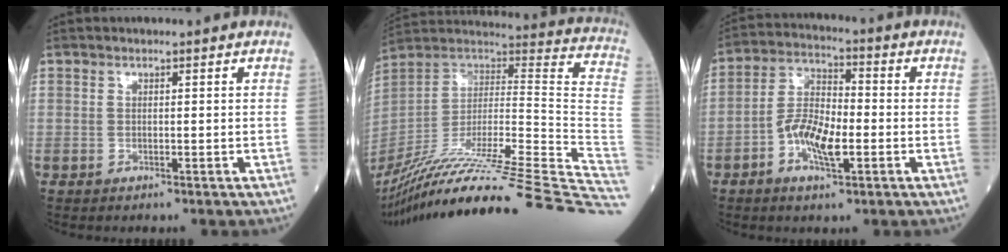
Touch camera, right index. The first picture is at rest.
{"total": 39.9, "force": [-32.8, -2.5, 22.7], "torque": [-0.212, -0.061, -0.479]}
{"total": 8.3, "force": [-2.7, 2.9, 7.3], "torque": [-0.152, 0.005, -0.054]}